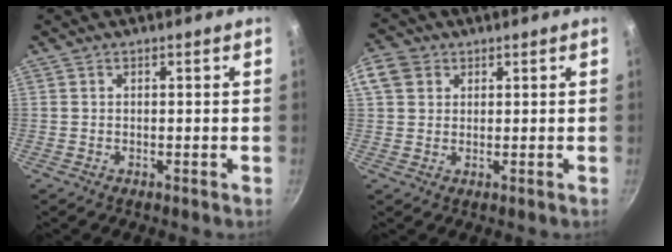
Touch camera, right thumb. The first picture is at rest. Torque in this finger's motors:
{"motor_torque": [-0.02, 0.89, 0.64, -0.42, 0.48]}